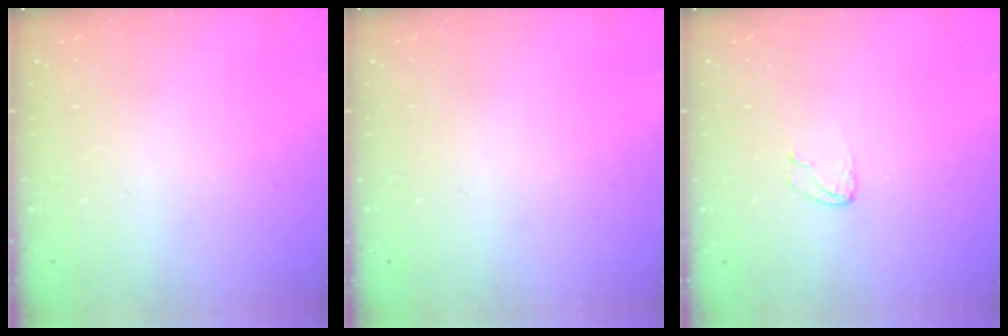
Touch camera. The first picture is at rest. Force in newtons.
{"total": 0.0}
{"total": 4.0, "press": 4.0, "slide": 0.3}